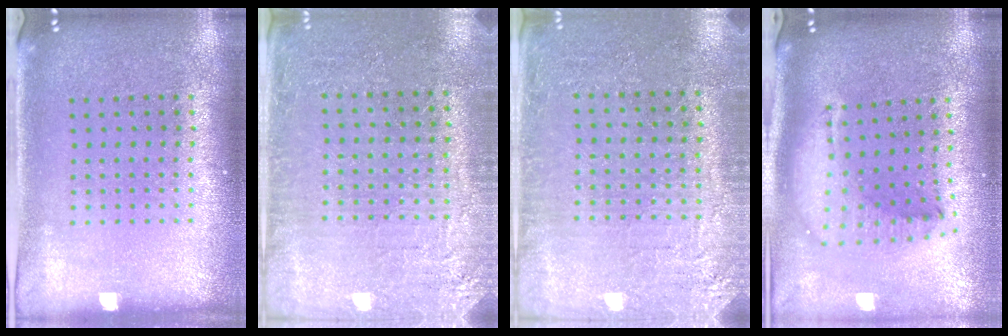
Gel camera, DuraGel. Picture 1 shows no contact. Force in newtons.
{"total": 2.8, "press": 2.8, "slide": 0.3}
{"total": 2.8, "press": 2.8, "slide": 0.3}
{"total": 2.2, "press": 1.7, "slide": 1.4}